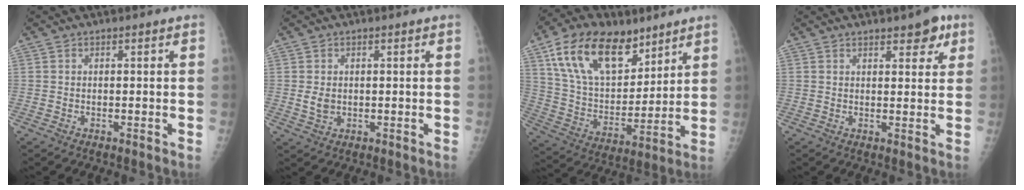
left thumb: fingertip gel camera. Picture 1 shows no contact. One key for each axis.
{"total": 2.5, "fx": 0.2, "fy": 1.9, "fz": 1.6, "tx": -0.023, "ty": -0.004, "tz": 0.010}
{"total": 20.8, "fx": 12.3, "fy": 11.5, "fz": 12.2, "tx": -0.183, "ty": -0.039, "tz": 0.227}
{"total": 5.0, "fx": 3.1, "fy": 2.1, "fz": 3.4, "tx": -0.021, "ty": -0.014, "tz": 0.036}